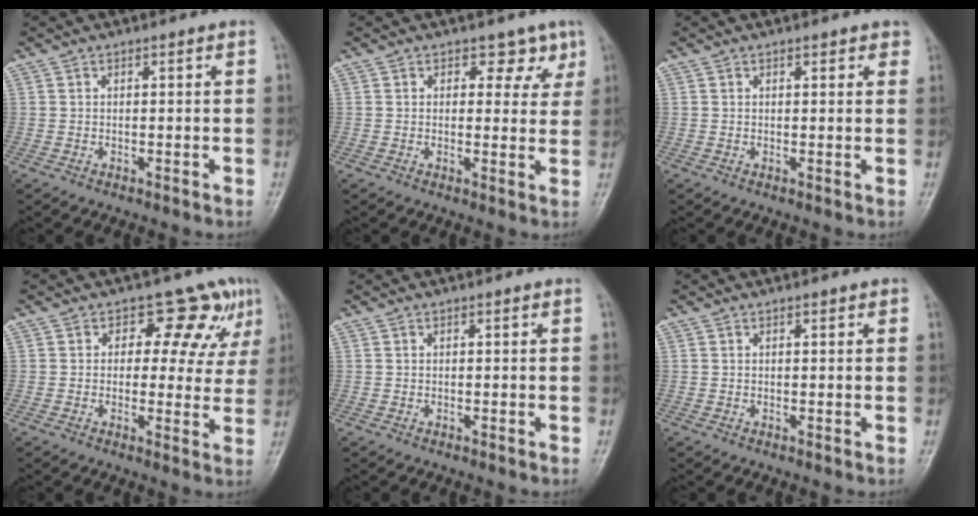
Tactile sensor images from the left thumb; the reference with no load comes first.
{"total": 4.3, "force": [2.5, 3.0, 1.7], "torque": [0.015, -0.009, 0.027]}
{"total": 2.2, "force": [1.4, 1.0, 1.3], "torque": [-0.001, -0.004, 0.013]}
{"total": 8.5, "force": [4.4, 5.6, 4.7], "torque": [-0.011, -0.015, 0.046]}
{"total": 0.0}
{"total": 0.9, "force": [0.5, 0.4, 0.6], "torque": [-0.006, 0.000, 0.004]}